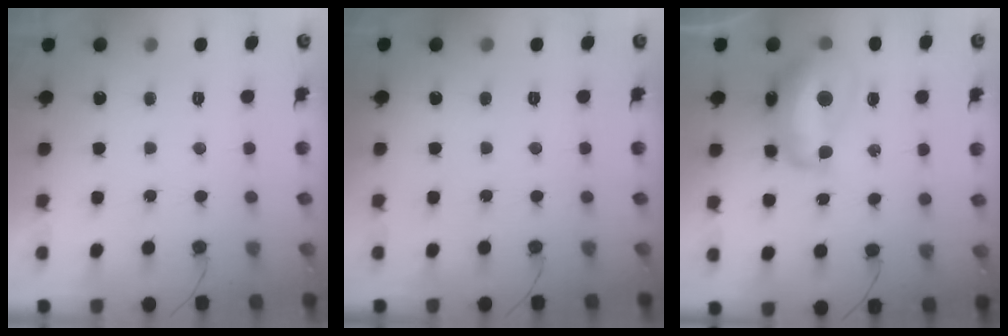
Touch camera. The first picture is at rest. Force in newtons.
{"total": 0.0}
{"total": 13.7, "press": 13.6, "slide": 1.2}